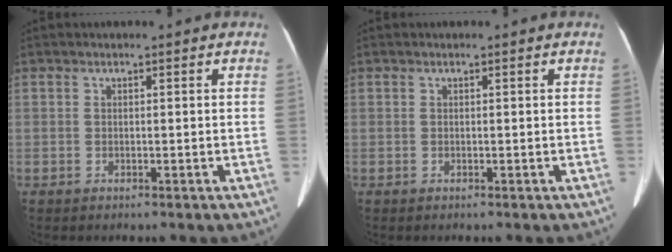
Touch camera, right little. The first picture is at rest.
{"total": 0.0}